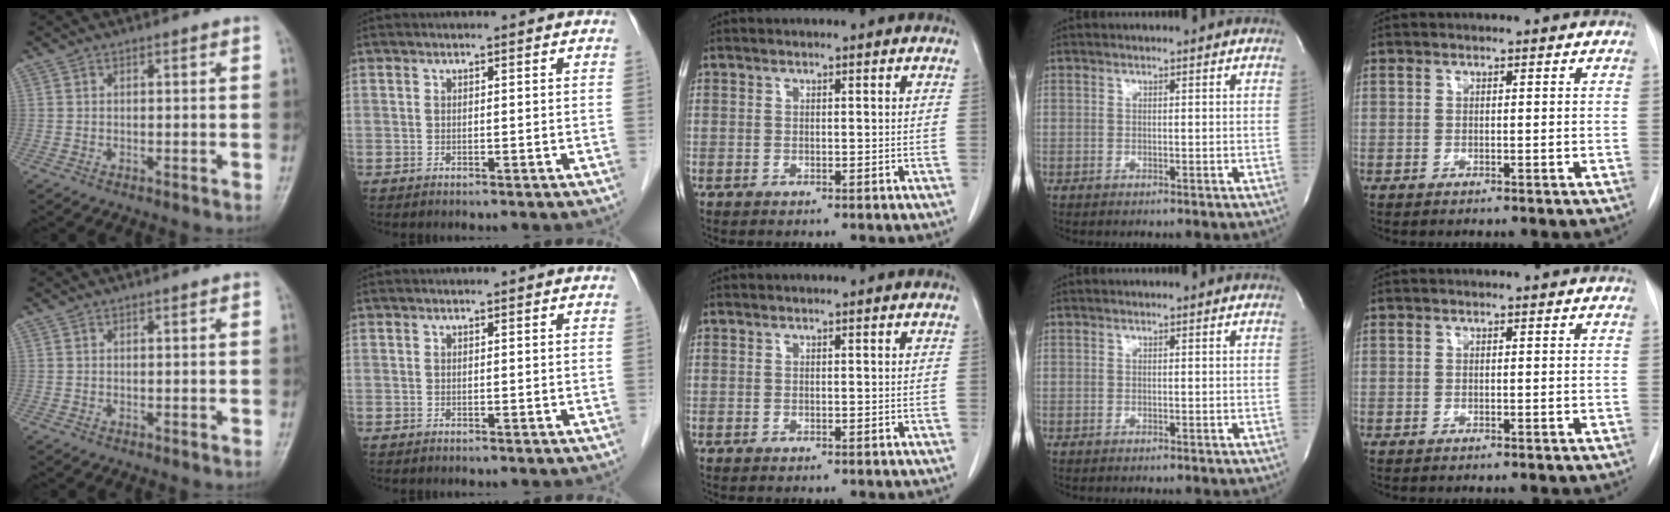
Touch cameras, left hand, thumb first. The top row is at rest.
{}